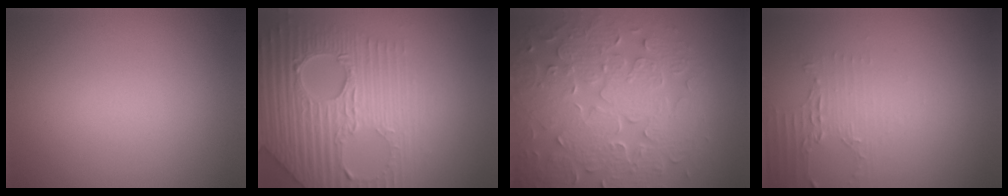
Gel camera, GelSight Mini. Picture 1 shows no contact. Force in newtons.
{"total": 7.2, "press": 5.7, "slide": 4.5}
{"total": 8.7, "press": 6.3, "slide": 6.0}
{"total": 2.2, "press": 1.5, "slide": 1.5}